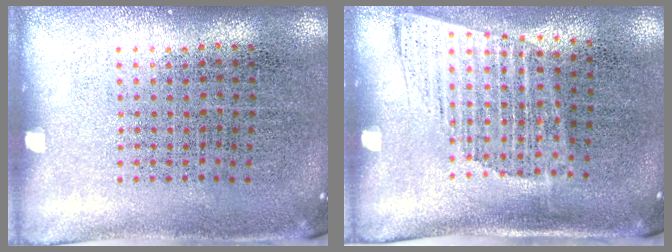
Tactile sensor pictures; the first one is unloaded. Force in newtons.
{"total": 1.3, "press": 1.0, "slide": 0.8}